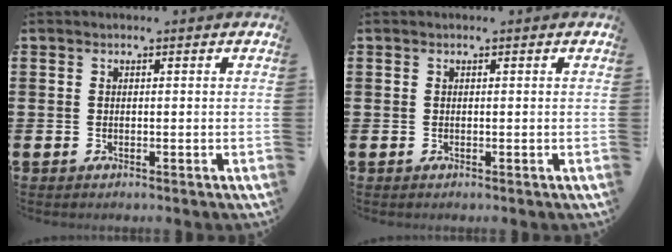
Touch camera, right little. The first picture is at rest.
{"total": 0.0}